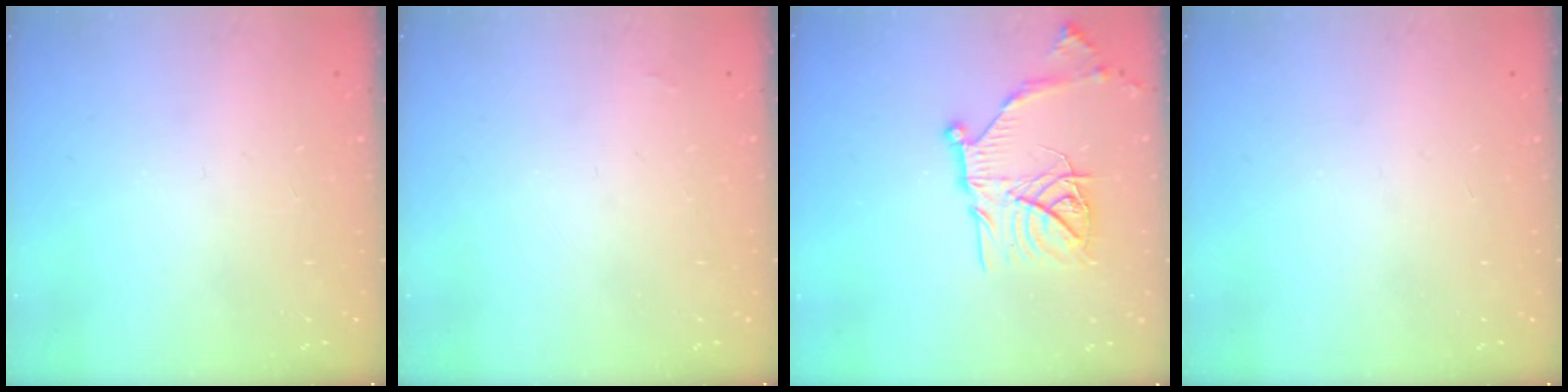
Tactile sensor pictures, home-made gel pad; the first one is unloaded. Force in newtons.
{"total": 1.3, "press": 1.3, "slide": 0.2}
{"total": 19.5, "press": 19.4, "slide": 1.7}
{"total": 0.0}